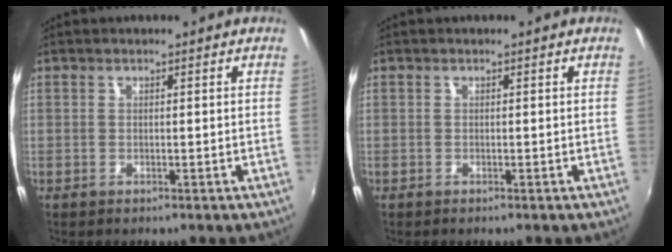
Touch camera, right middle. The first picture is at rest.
{"total": 0.0}